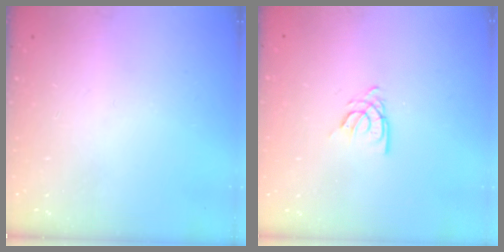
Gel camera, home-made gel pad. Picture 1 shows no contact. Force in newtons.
{"total": 4.7, "press": 4.7, "slide": 0.3}